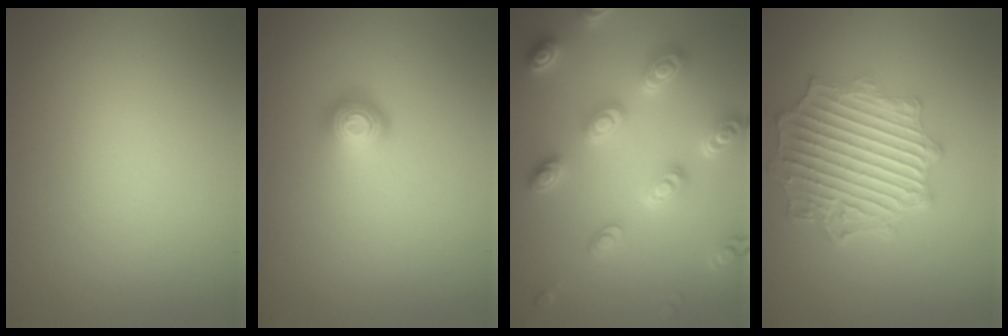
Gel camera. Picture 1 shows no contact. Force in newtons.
{"total": 1.9, "press": 1.3, "slide": 1.4}
{"total": 5.2, "press": 5.0, "slide": 1.3}
{"total": 6.6, "press": 5.1, "slide": 4.1}